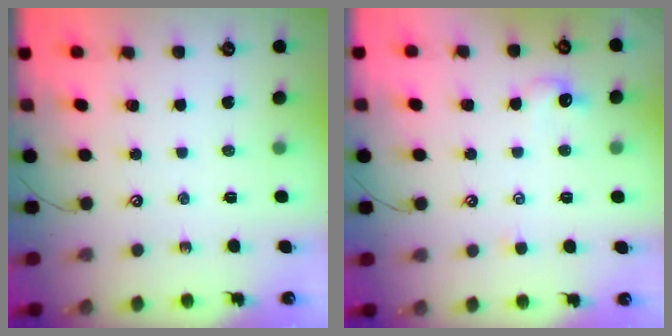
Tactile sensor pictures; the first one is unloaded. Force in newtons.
{"total": 0.5, "press": 0.2, "slide": 0.5}